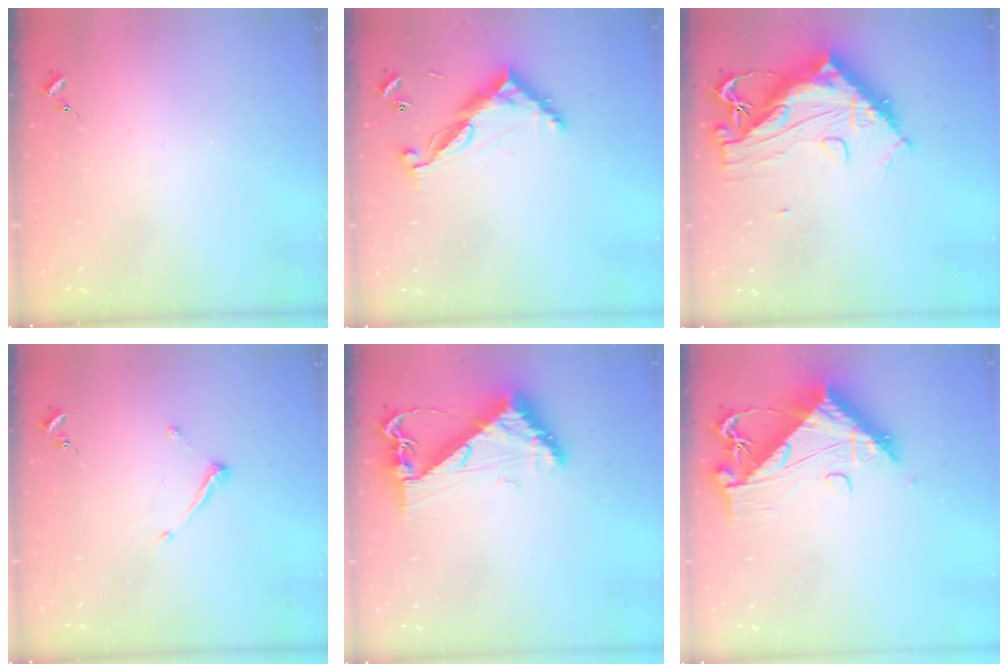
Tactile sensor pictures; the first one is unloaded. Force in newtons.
{"total": 9.9, "press": 9.9, "slide": 0.4}
{"total": 16.4, "press": 16.3, "slide": 1.5}
{"total": 6.7, "press": 6.7, "slide": 0.3}
{"total": 8.3, "press": 8.2, "slide": 1.0}
{"total": 13.0, "press": 12.9, "slide": 1.3}